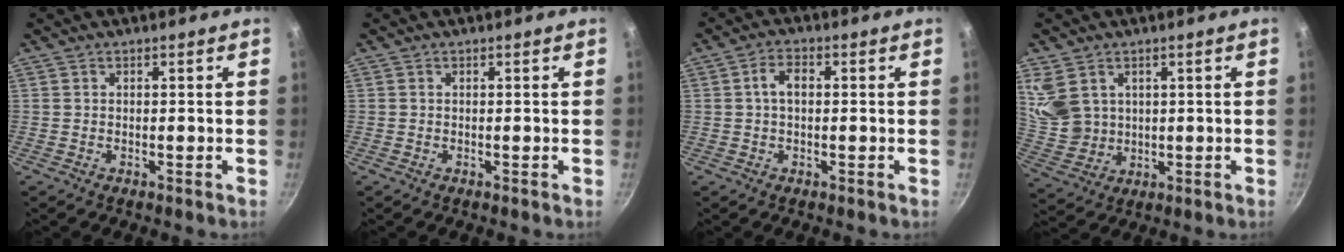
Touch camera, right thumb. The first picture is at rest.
{"total": 0.0}
{"total": 3.8, "force": [0.4, 2.3, 3.1], "torque": [-0.057, 0.013, 0.004]}
{"total": 9.1, "force": [3.4, 7.0, 4.7], "torque": [-0.090, -0.007, 0.089]}